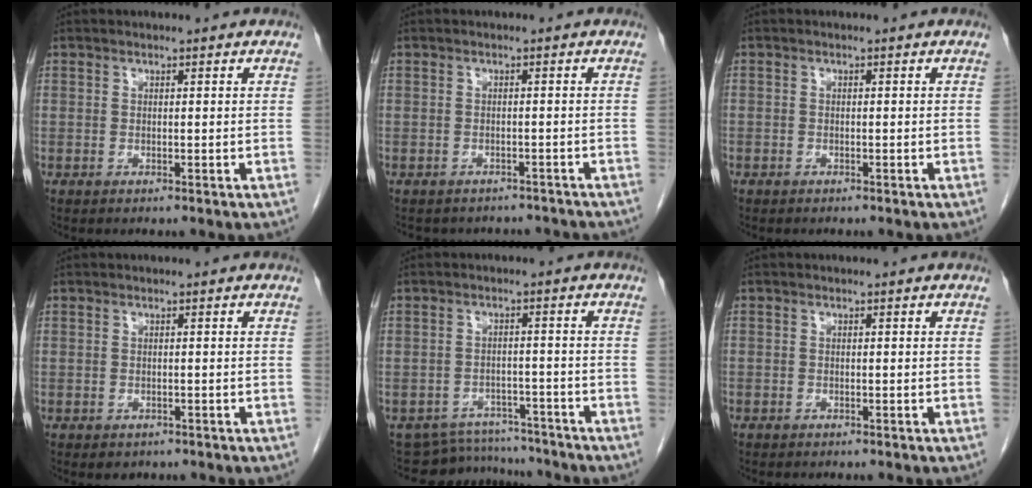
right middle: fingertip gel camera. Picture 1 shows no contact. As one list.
[{"total": 8.3, "force": [-7.5, 3.3, 1.3], "torque": [-0.019, 0.013, -0.077]}, {"total": 0.6, "force": [-0.4, 0.4, 0.1], "torque": [-0.004, 0.002, -0.008]}, {"total": 1.7, "force": [-1.2, 1.2, 0.5], "torque": [-0.008, 0.001, -0.010]}, {"total": 8.7, "force": [-8.5, 2.0, -0.6], "torque": [0.011, 0.017, -0.115]}, {"total": 0.7, "force": [-0.6, 0.4, 0.1], "torque": [-0.004, 0.002, -0.009]}]